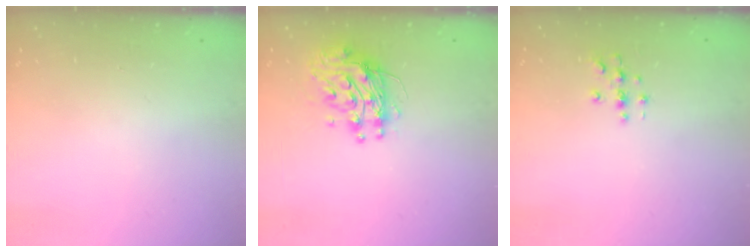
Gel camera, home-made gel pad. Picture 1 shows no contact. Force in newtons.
{"total": 10.2, "press": 10.2, "slide": 0.8}
{"total": 2.7, "press": 2.7, "slide": 0.3}